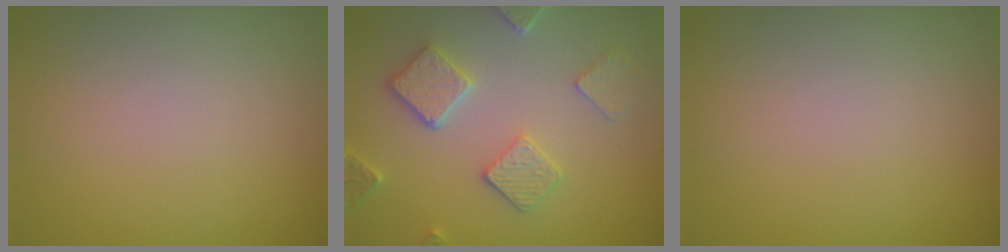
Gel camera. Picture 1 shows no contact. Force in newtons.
{"total": 4.3, "press": 3.8, "slide": 1.9}
{"total": 0.0}